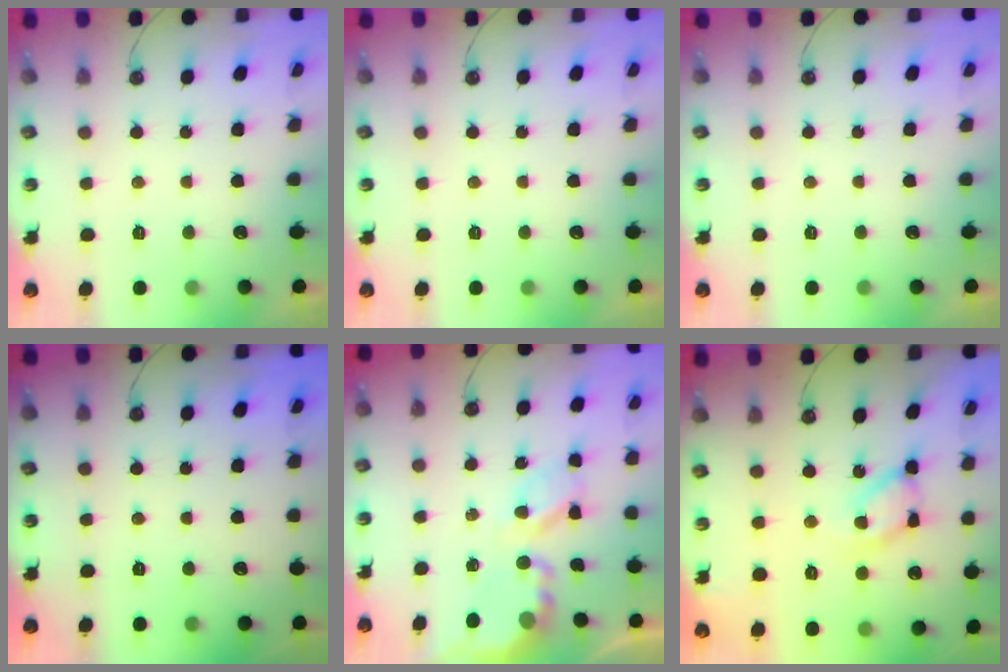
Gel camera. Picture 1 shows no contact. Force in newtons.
{"total": 0.0}
{"total": 0.0}
{"total": 0.0}
{"total": 4.7, "press": 4.7, "slide": 0.2}
{"total": 13.0, "press": 13.0, "slide": 0.9}